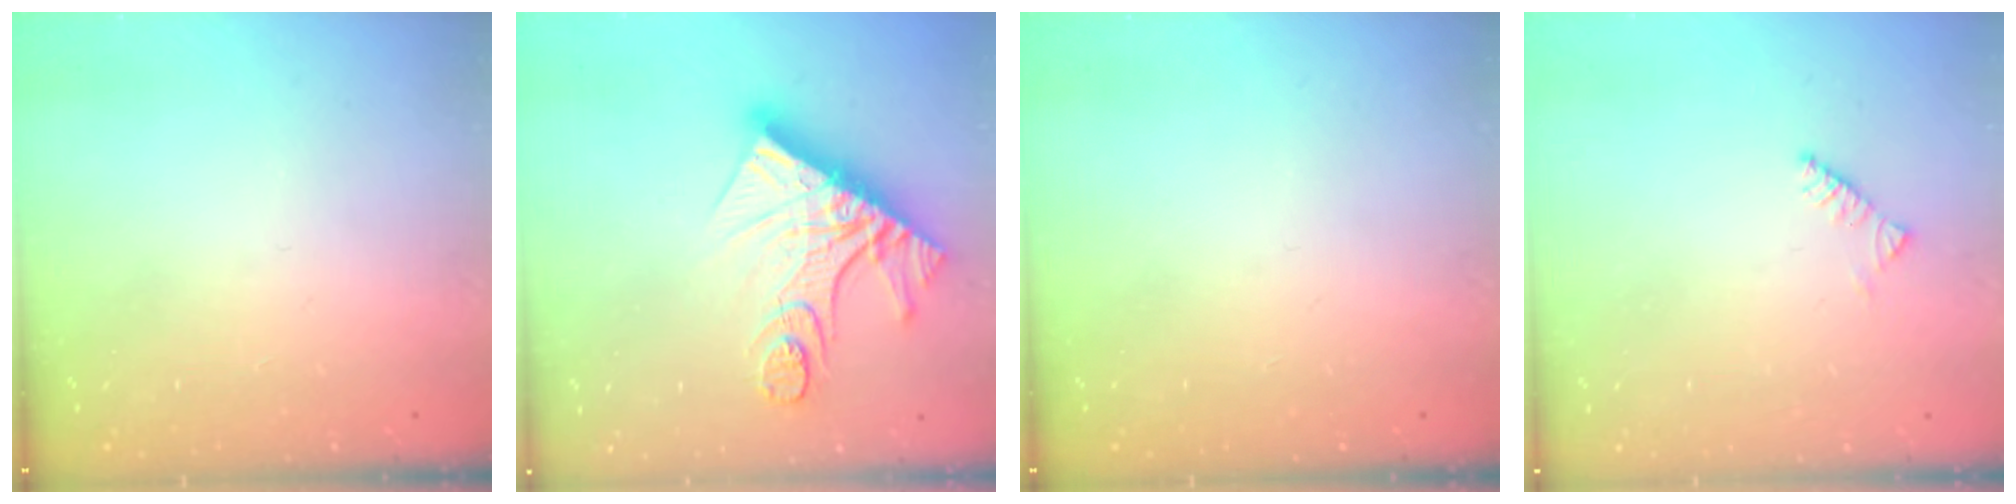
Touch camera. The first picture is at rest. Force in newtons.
{"total": 16.3, "press": 16.3, "slide": 1.3}
{"total": 0.0}
{"total": 2.9, "press": 2.9, "slide": 0.5}